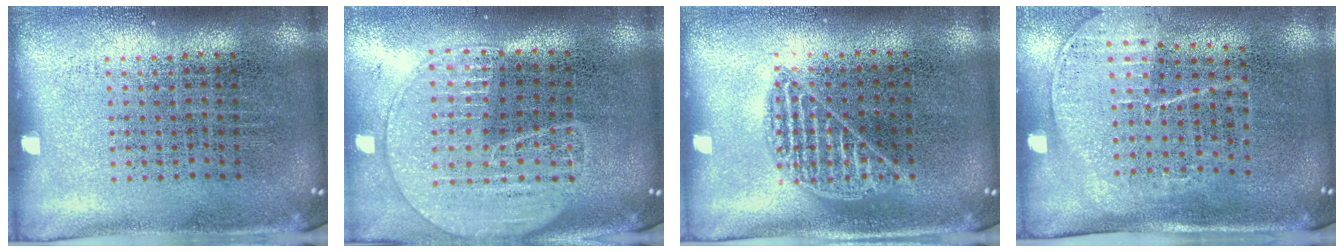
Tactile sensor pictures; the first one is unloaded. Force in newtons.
{"total": 2.0, "press": 1.8, "slide": 0.8}
{"total": 1.0, "press": 1.0, "slide": 0.1}
{"total": 1.7, "press": 1.4, "slide": 1.0}